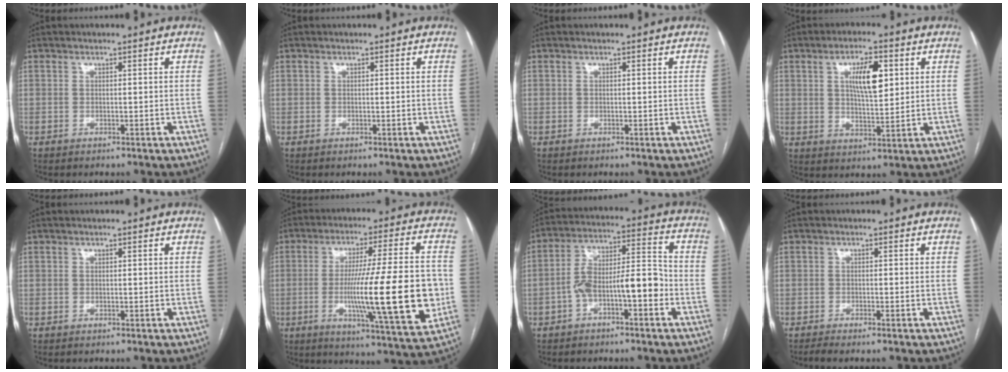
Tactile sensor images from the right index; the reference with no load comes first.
{"total": 0.0}
{"total": 0.0}
{"total": 7.7, "force": [2.4, 2.3, 6.9], "torque": [-0.119, 0.005, 0.044]}
{"total": 0.0}
{"total": 20.2, "force": [-3.2, 1.2, 19.9], "torque": [-0.293, -0.009, -0.043]}
{"total": 10.5, "force": [-3.7, 2.8, 9.4], "torque": [-0.167, 0.037, -0.059]}
{"total": 2.1, "force": [-1.7, -0.2, 1.2], "torque": [-0.022, -0.002, -0.028]}